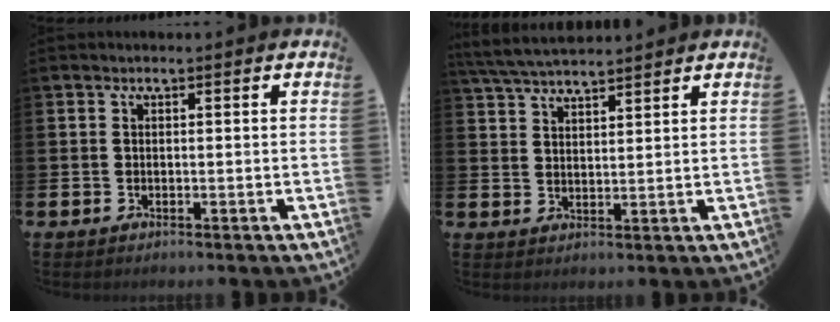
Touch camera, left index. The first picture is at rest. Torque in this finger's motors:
{"motor_torque": [0.85, -0.69, 0.37, 0.18]}